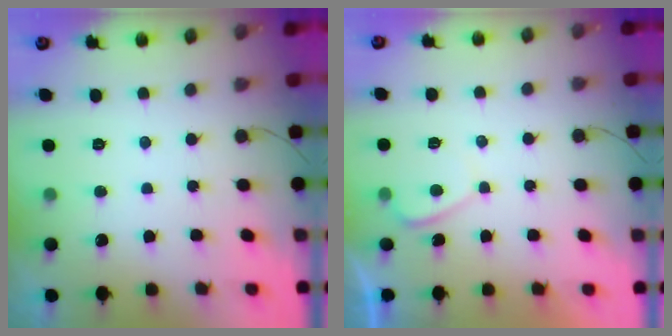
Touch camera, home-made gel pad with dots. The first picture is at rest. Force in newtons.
{"total": 0.9, "press": 0.7, "slide": 0.5}